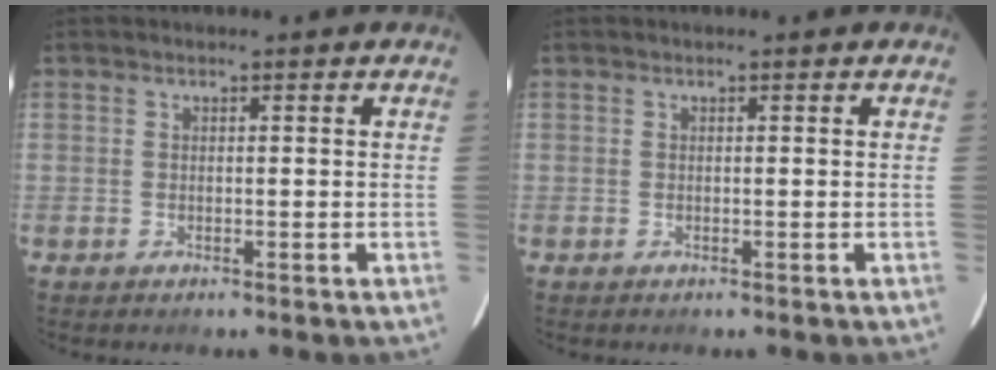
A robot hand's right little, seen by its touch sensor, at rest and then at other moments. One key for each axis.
{"total": 0.0}